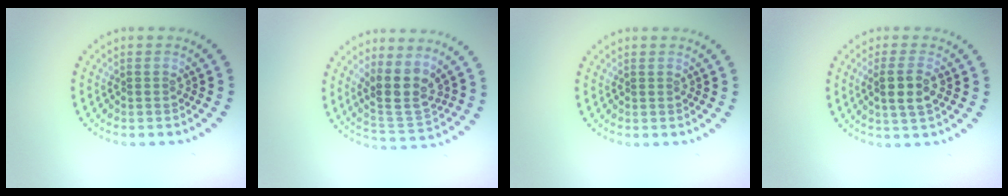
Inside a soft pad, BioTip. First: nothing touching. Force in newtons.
{"total": 4.0, "press": 3.5, "slide": 1.9}
{"total": 0.0}
{"total": 2.7, "press": 2.5, "slide": 1.0}